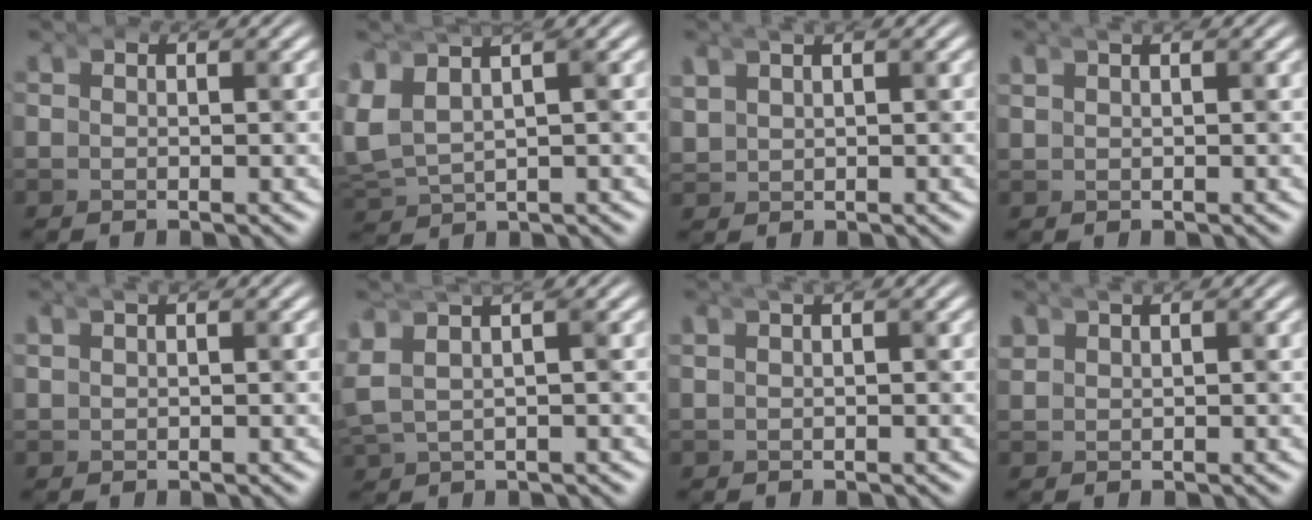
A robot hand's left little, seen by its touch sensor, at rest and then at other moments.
{"total": 7.9, "force": [-0.1, 6.4, 4.6], "torque": [-0.123, -0.007, -0.004]}
{"total": 3.4, "force": [0.9, 2.7, 1.8], "torque": [-0.036, 0.001, 0.013]}
{"total": 2.1, "force": [0.8, 1.5, 1.2], "torque": [-0.016, 0.008, 0.009]}
{"total": 2.2, "force": [0.8, 1.6, 1.2], "torque": [-0.017, 0.008, 0.009]}
{"total": 6.1, "force": [0.2, 4.9, 3.7], "torque": [-0.096, 0.004, 0.000]}
{"total": 2.3, "force": [0.8, 1.6, 1.5], "torque": [-0.020, 0.011, 0.006]}
{"total": 2.1, "force": [0.9, 1.7, 0.9], "torque": [-0.021, 0.003, 0.014]}